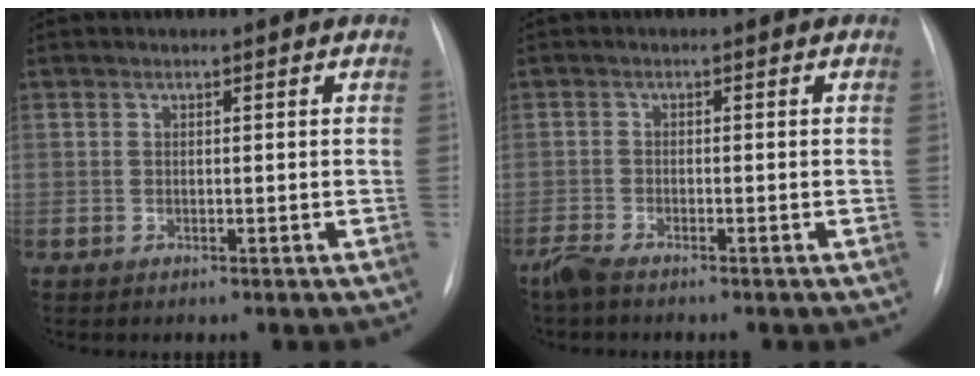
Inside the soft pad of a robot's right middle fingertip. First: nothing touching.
{"total": 2.5, "force": [-2.2, 0.3, 1.2], "torque": [-0.033, -0.007, -0.044]}